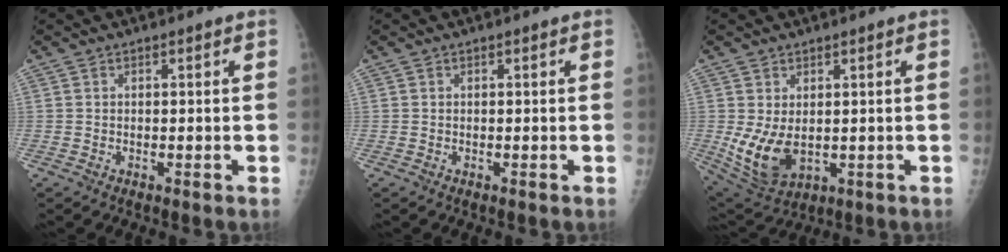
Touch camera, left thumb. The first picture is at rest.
{"total": 0.0}
{"total": 8.8, "force": [0.0, 5.7, 6.8], "torque": [-0.124, -0.016, 0.022]}